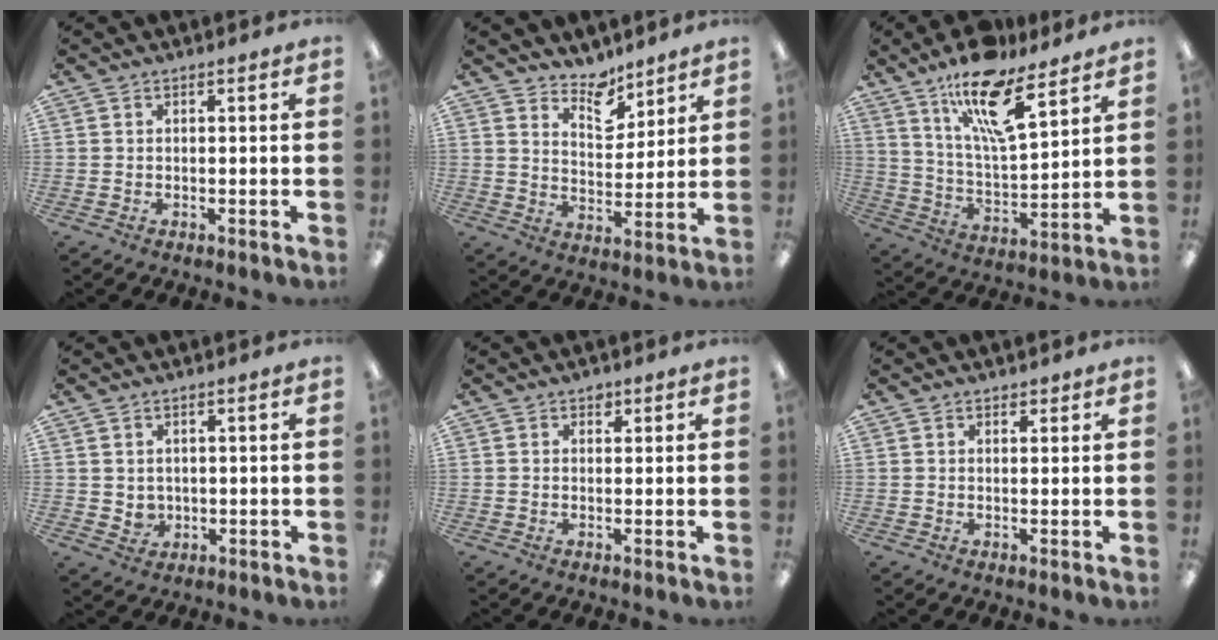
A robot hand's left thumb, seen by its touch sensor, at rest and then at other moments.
{"total": 8.4, "force": [7.1, 3.8, 2.2], "torque": [-0.023, -0.052, 0.127]}
{"total": 17.4, "force": [11.5, 5.9, 11.6], "torque": [-0.198, -0.056, 0.193]}
{"total": 2.9, "force": [1.5, 2.4, 0.5], "torque": [-0.007, -0.007, 0.027]}
{"total": 1.6, "force": [1.1, 1.1, 0.5], "torque": [-0.003, -0.001, 0.018]}
{"total": 1.5, "force": [1.2, 0.9, 0.4], "torque": [0.000, -0.002, 0.020]}